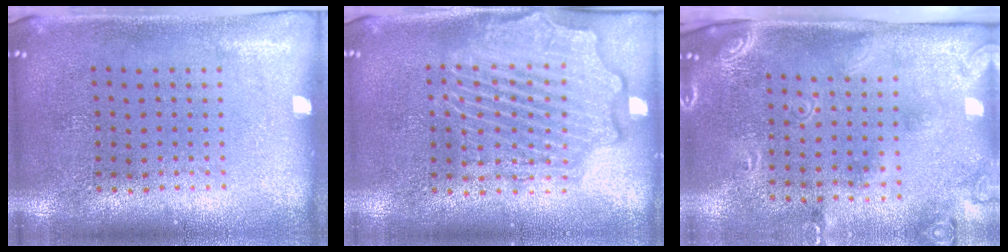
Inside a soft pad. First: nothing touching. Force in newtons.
{"total": 4.3, "press": 4.3, "slide": 0.5}
{"total": 2.5, "press": 1.7, "slide": 1.9}